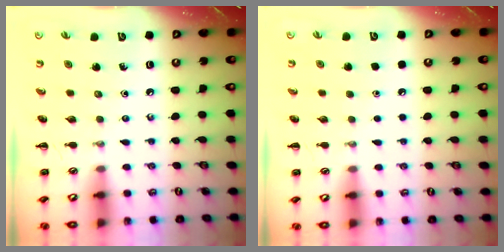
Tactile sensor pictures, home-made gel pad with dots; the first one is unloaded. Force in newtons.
{"total": 1.6, "press": 1.6, "slide": 0.1}